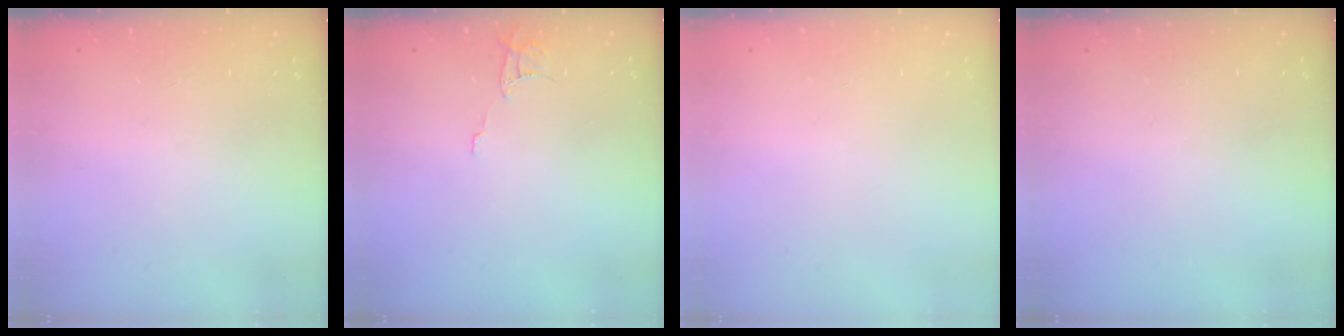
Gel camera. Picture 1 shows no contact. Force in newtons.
{"total": 6.1, "press": 6.1, "slide": 0.4}
{"total": 0.0}
{"total": 0.0}